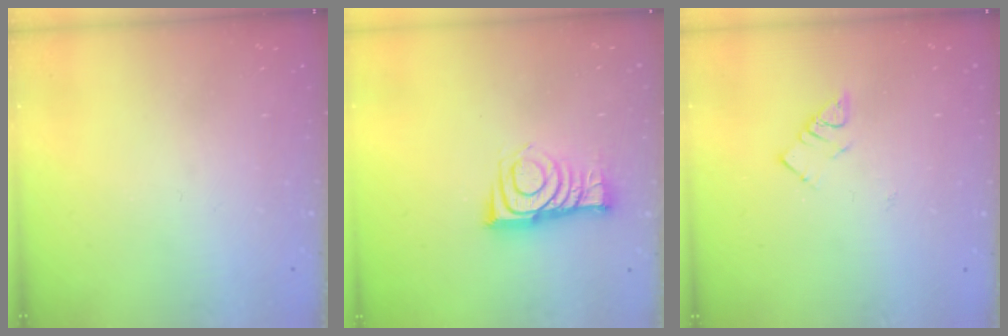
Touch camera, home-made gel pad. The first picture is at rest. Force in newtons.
{"total": 9.7, "press": 9.7, "slide": 0.4}
{"total": 3.6, "press": 3.5, "slide": 0.5}